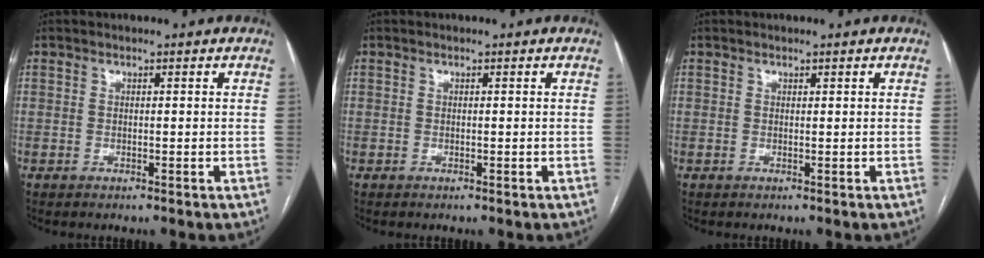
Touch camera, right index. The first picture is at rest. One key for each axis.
{"total": 0.0}
{"total": 0.0}